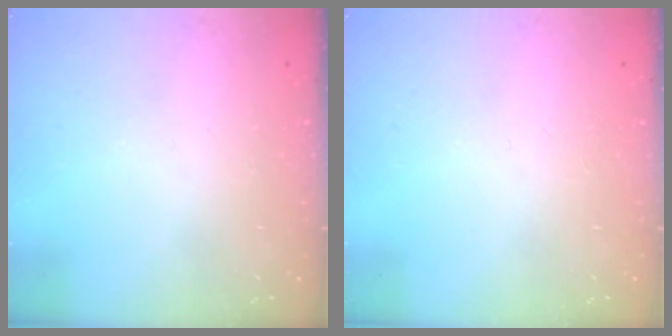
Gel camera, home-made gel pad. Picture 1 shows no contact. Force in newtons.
{"total": 0.0}